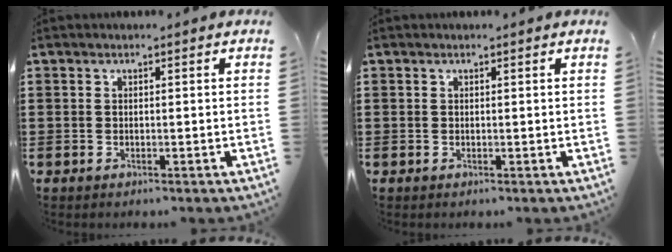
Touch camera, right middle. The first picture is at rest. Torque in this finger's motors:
{"motor_torque": [-0.01, 0.00, 0.00, 0.01]}